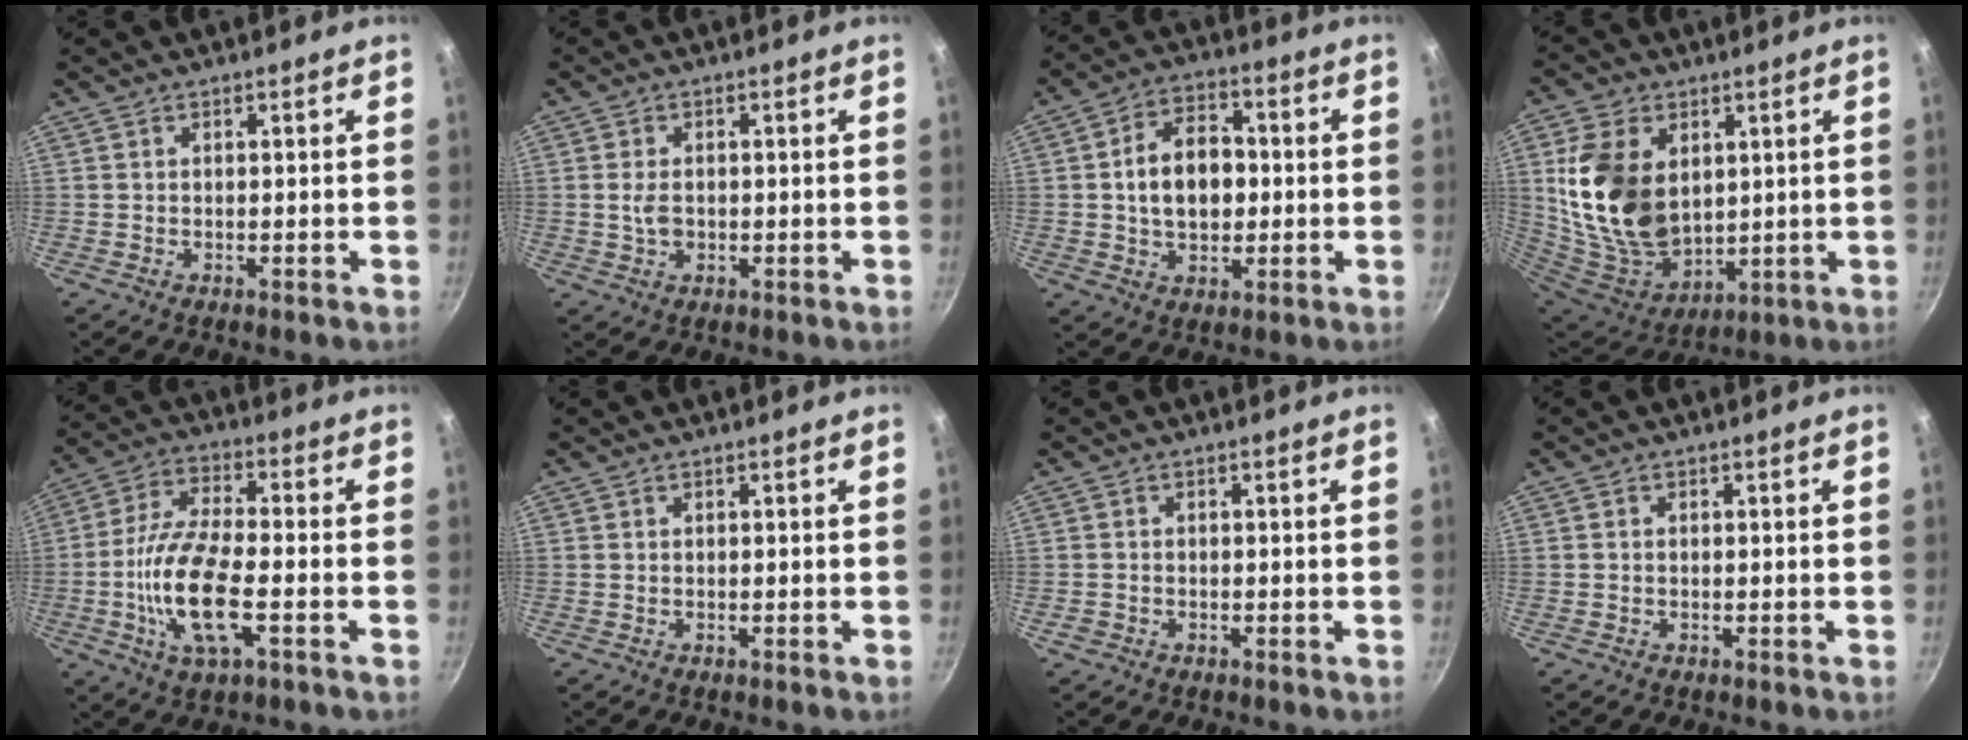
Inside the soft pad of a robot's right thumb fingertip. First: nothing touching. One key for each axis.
{"total": 3.0, "fx": -0.2, "fy": 2.0, "fz": 2.2, "tx": -0.036, "ty": 0.000, "tz": -0.004}
{"total": 11.3, "fx": 0.1, "fy": 7.8, "fz": 8.2, "tx": -0.106, "ty": 0.018, "tz": -0.004}
{"total": 19.5, "fx": 4.0, "fy": 13.2, "fz": 13.7, "tx": -0.245, "ty": -0.034, "tz": 0.094}
{"total": 14.5, "fx": -3.6, "fy": 5.1, "fz": 13.1, "tx": -0.258, "ty": 0.019, "tz": -0.079}
{"total": 0.0}
{"total": 1.1, "fx": -0.6, "fy": 0.8, "fz": 0.4, "tx": -0.009, "ty": 0.002, "tz": -0.007}
{"total": 0.0}